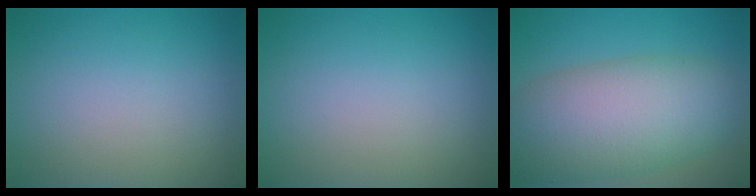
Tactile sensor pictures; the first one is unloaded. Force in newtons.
{"total": 0.0}
{"total": 10.0, "press": 10.0, "slide": 0.3}